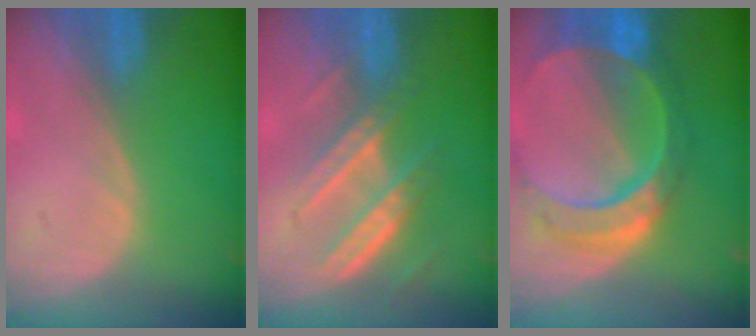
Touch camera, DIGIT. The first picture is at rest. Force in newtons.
{"total": 7.6, "press": 6.9, "slide": 3.3}
{"total": 11.1, "press": 9.4, "slide": 6.0}